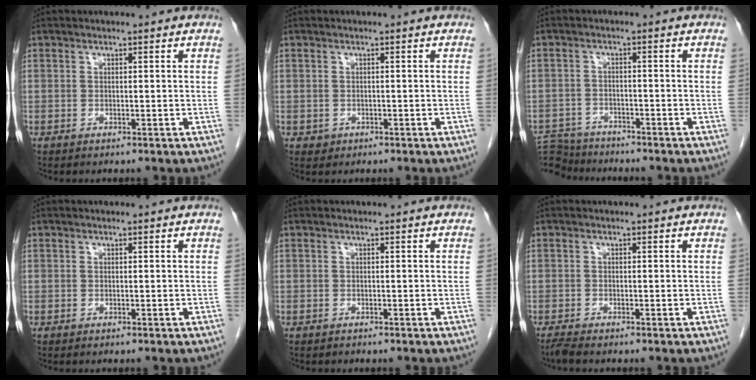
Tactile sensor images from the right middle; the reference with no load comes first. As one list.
[{"total": 0.9, "force": [-0.3, 0.8, 0.1], "torque": [-0.001, 0.003, -0.001]}, {"total": 8.1, "force": [-7.8, 2.1, 0.6], "torque": [-0.016, 0.004, -0.133]}, {"total": 0.0}, {"total": 0.0}, {"total": 1.3, "force": [-1.2, -0.4, 0.4], "torque": [-0.021, -0.009, -0.025]}]